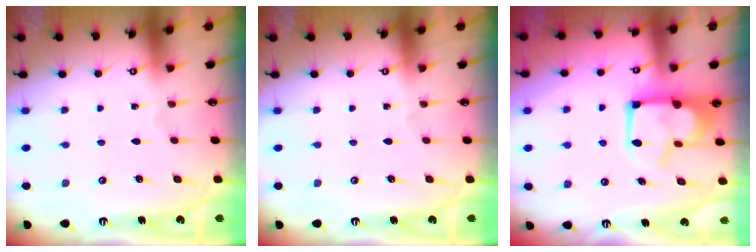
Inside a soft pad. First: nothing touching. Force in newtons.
{"total": 0.0}
{"total": 9.5, "press": 9.4, "slide": 1.1}